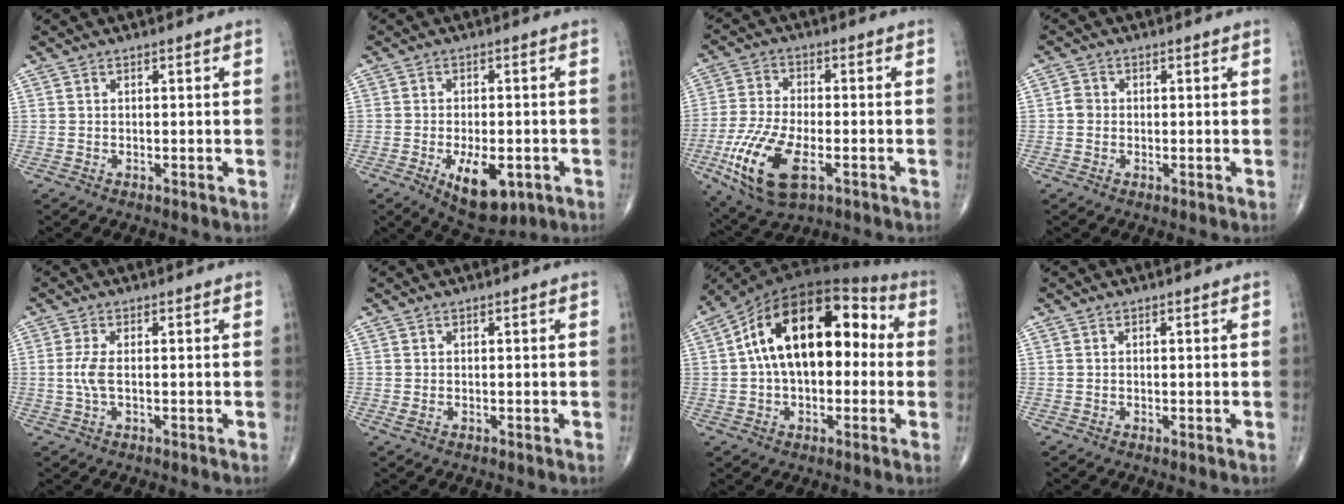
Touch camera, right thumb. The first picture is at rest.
{"total": 10.0, "force": [-3.6, 4.9, 8.0], "torque": [-0.112, 0.000, -0.041]}
{"total": 14.9, "force": [-5.5, 6.7, 12.1], "torque": [-0.255, 0.001, -0.094]}
{"total": 2.0, "force": [-0.2, 1.8, 0.8], "torque": [-0.006, 0.005, -0.007]}
{"total": 3.1, "force": [-0.2, 1.1, 2.9], "torque": [-0.081, -0.001, -0.005]}
{"total": 0.7, "force": [-0.1, 0.4, 0.6], "torque": [-0.013, 0.001, 0.001]}
{"total": 20.3, "force": [1.8, 11.7, 16.4], "torque": [-0.250, 0.051, 0.018]}
{"total": 0.0}